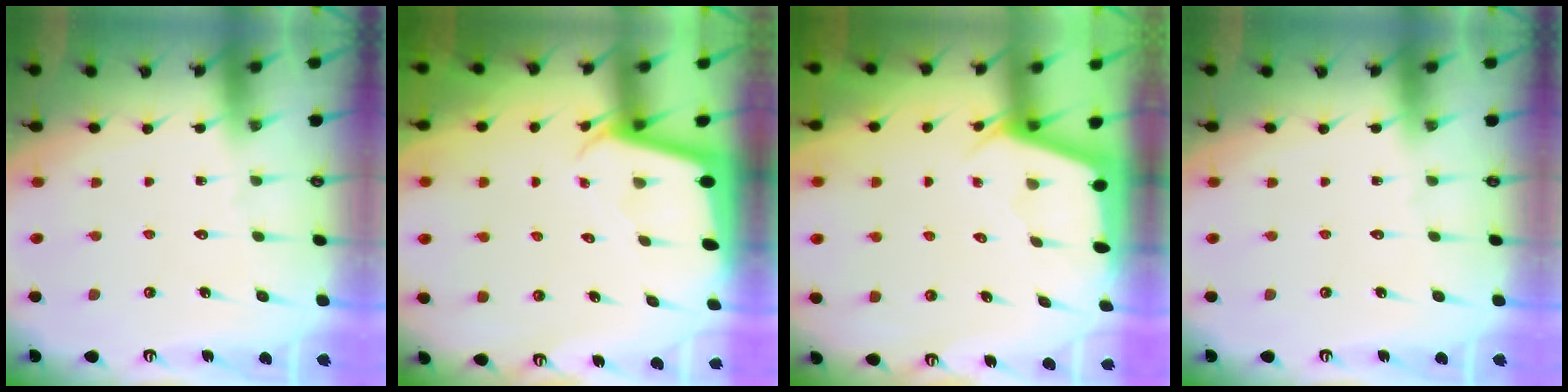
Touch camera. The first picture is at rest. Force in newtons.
{"total": 2.2, "press": 2.2, "slide": 0.1}
{"total": 2.3, "press": 2.3, "slide": 0.3}
{"total": 0.0}